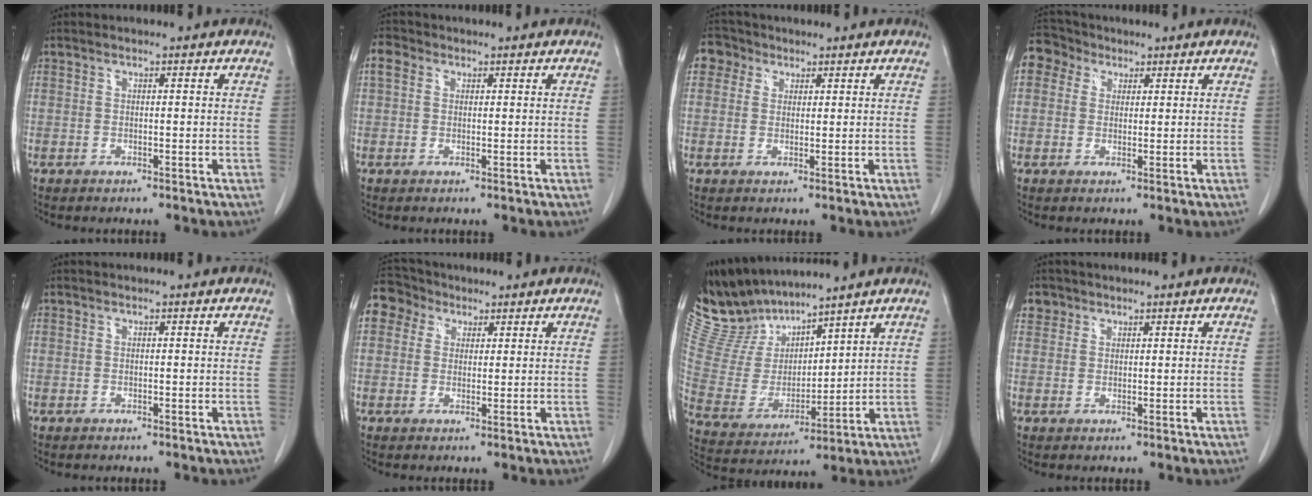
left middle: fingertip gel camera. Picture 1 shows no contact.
{"total": 2.3, "force": [0.9, 1.9, 1.0], "torque": [-0.024, 0.017, 0.014]}
{"total": 3.5, "force": [1.7, 3.1, 0.4], "torque": [-0.006, 0.014, 0.028]}
{"total": 5.4, "force": [2.7, 4.5, 1.2], "torque": [-0.025, 0.028, 0.051]}
{"total": 0.0}
{"total": 6.5, "force": [3.4, 5.4, 1.5], "torque": [-0.030, 0.033, 0.066]}
{"total": 13.0, "force": [12.4, 3.0, 2.5], "torque": [-0.074, 0.004, 0.267]}
{"total": 2.1, "force": [1.4, 1.7, -0.1], "torque": [0.012, 0.007, 0.021]}